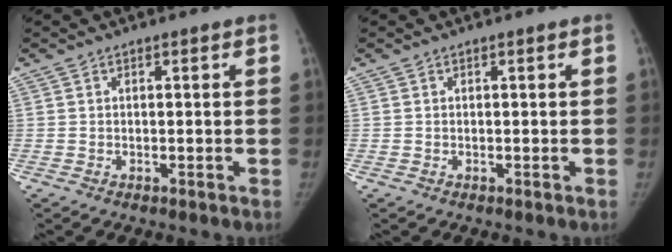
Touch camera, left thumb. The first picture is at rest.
{"total": 0.0}